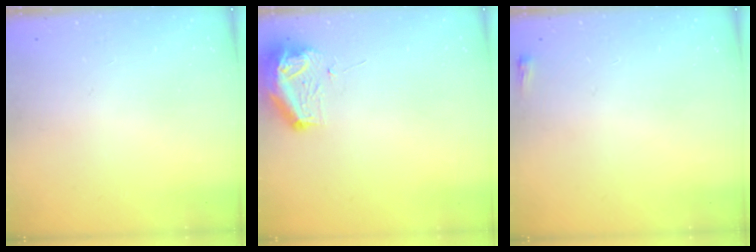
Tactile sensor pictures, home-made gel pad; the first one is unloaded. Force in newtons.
{"total": 8.7, "press": 8.6, "slide": 1.0}
{"total": 2.0, "press": 2.0, "slide": 0.5}